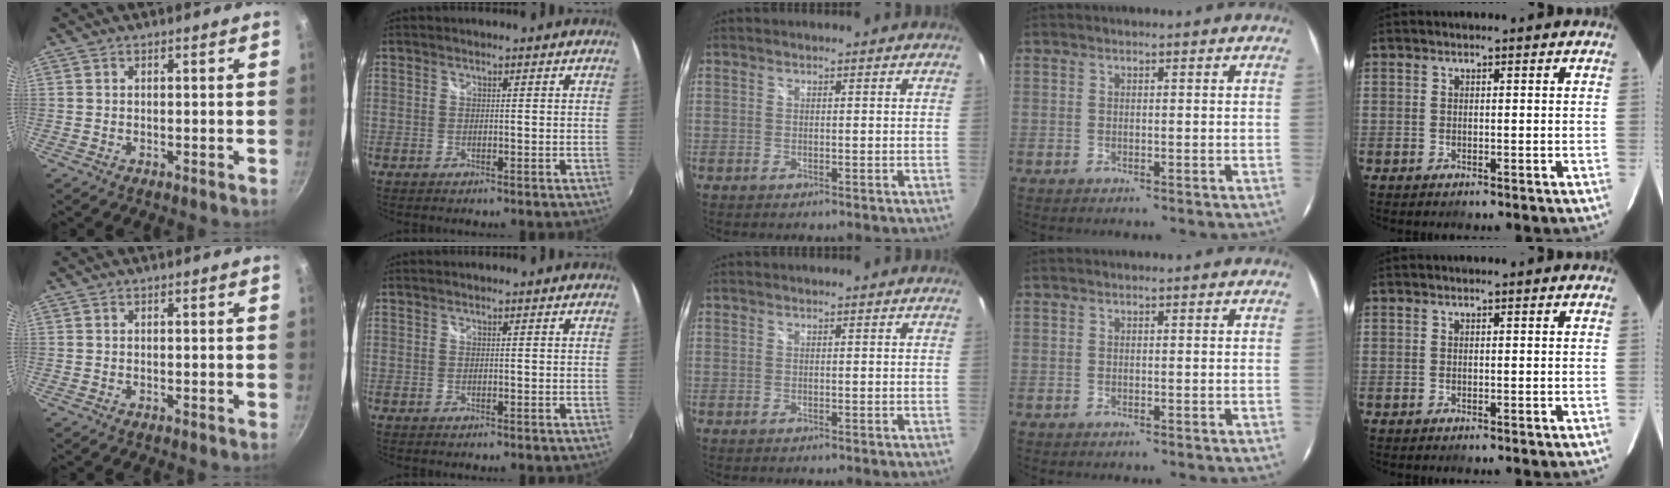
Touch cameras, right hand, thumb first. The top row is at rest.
{}